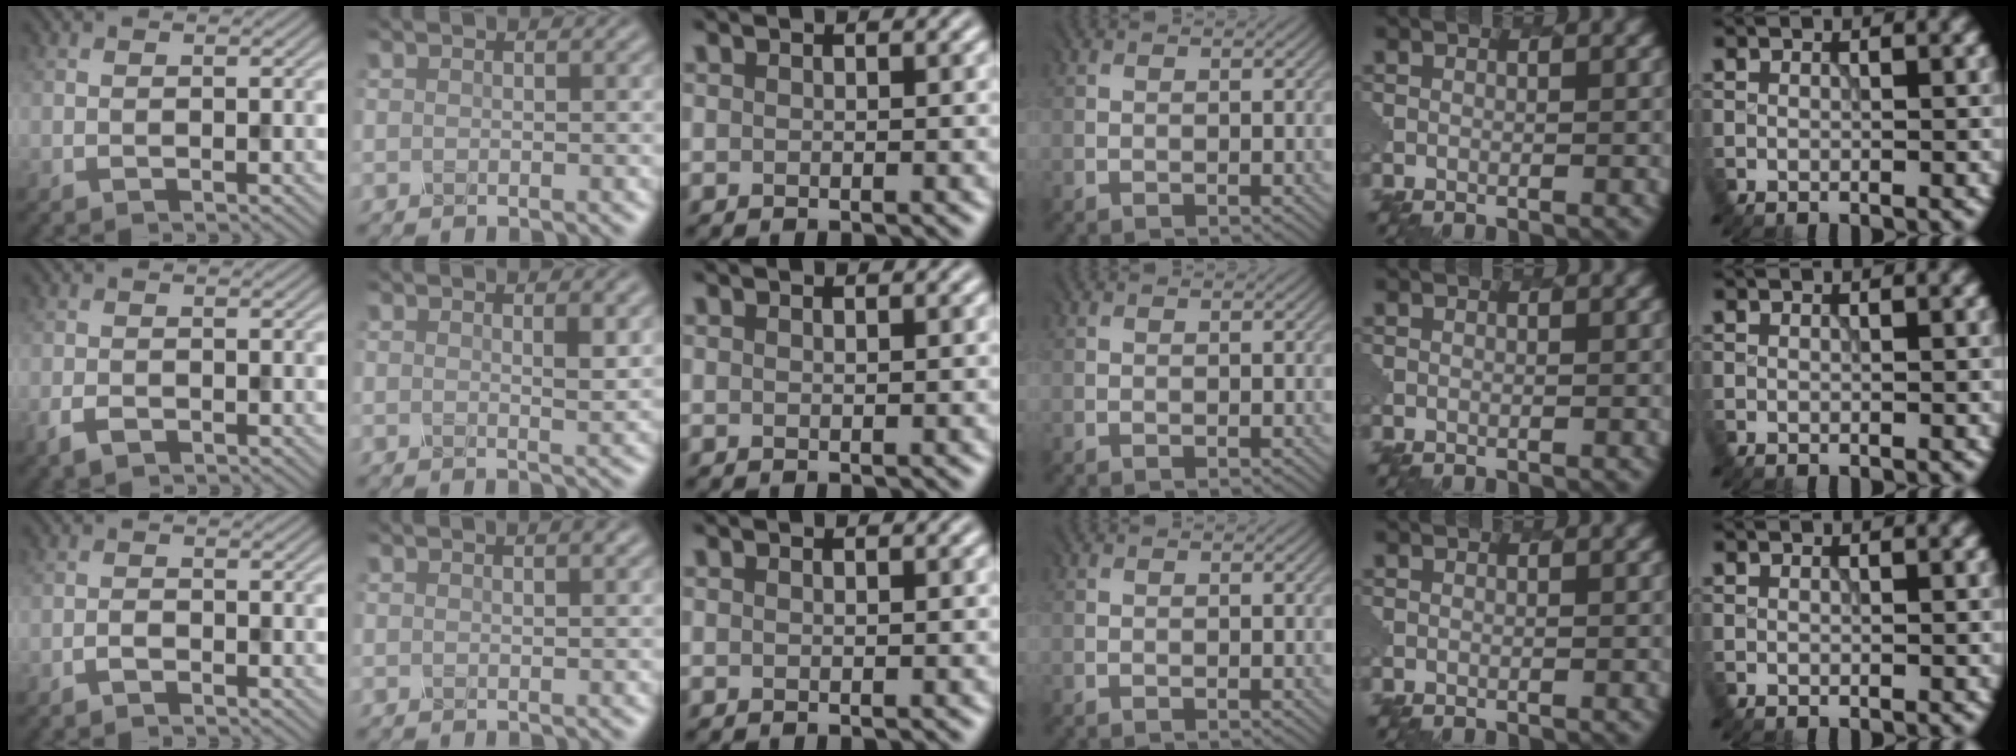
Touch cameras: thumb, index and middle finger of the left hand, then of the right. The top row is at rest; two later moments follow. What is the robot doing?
{"motion": "dispense", "object": "pipette"}